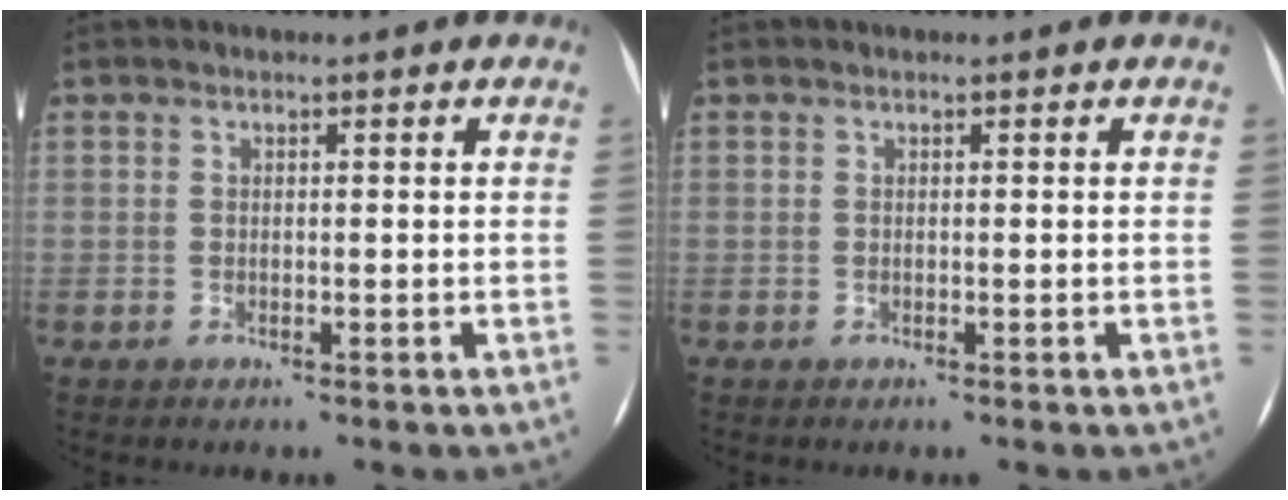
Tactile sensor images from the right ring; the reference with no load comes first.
{"total": 0.0}